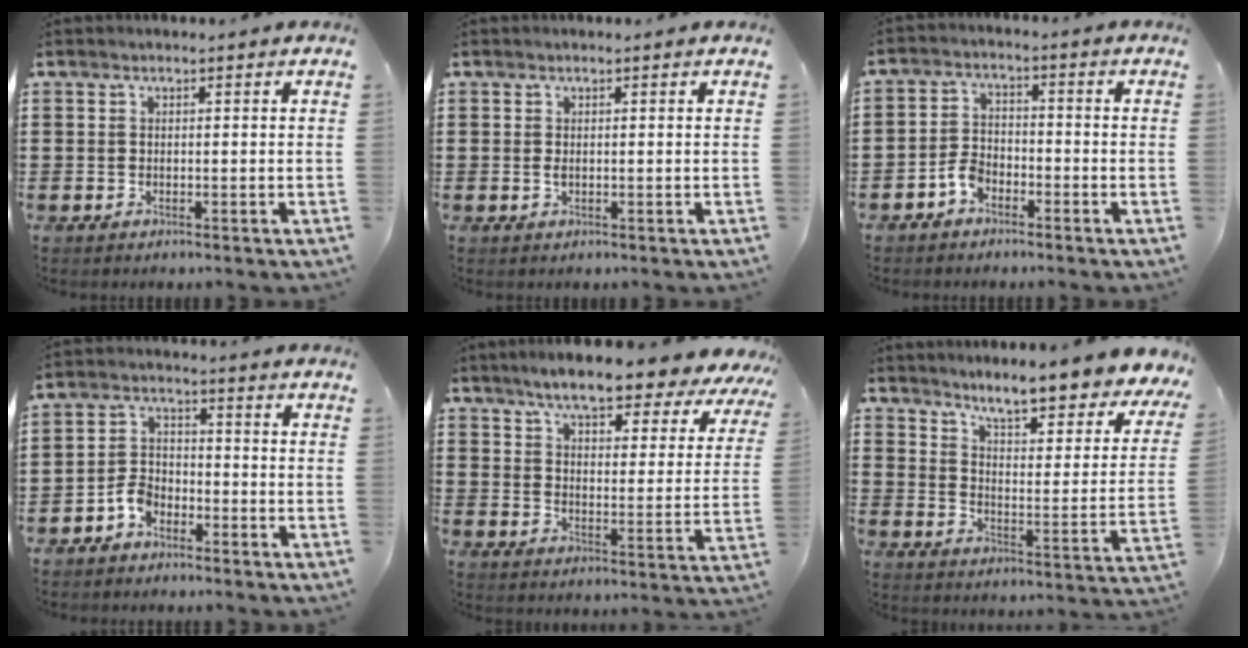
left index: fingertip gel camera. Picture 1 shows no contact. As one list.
[{"total": 0.9, "force": [0.0, 0.4, 0.8], "torque": [-0.017, 0.000, 0.000]}, {"total": 3.5, "force": [-2.5, 1.8, 1.6], "torque": [-0.045, 0.003, -0.054]}, {"total": 3.7, "force": [-2.7, 2.0, 1.5], "torque": [-0.038, 0.008, -0.056]}, {"total": 7.8, "force": [7.1, 0.9, 3.1], "torque": [-0.075, -0.040, 0.121]}, {"total": 6.7, "force": [6.0, -0.4, 3.0], "torque": [-0.076, -0.054, 0.097]}]